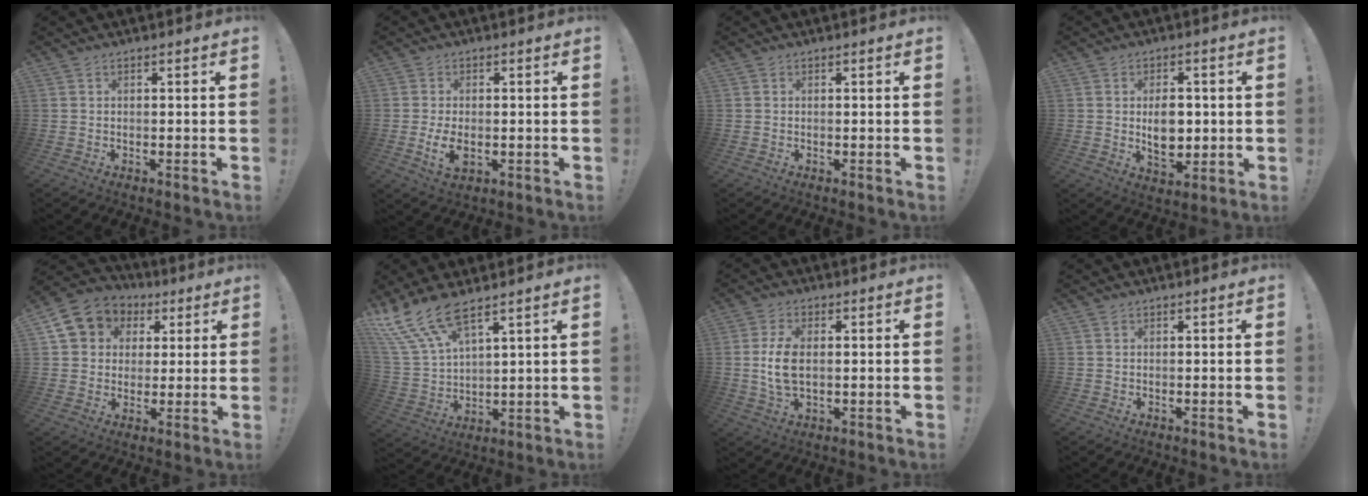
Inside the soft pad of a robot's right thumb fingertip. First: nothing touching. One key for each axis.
{"total": 5.6, "fx": -0.9, "fy": 3.0, "fz": 4.6, "tx": -0.079, "ty": -0.006, "tz": -0.015}
{"total": 0.0}
{"total": 8.4, "fx": 0.2, "fy": 6.2, "fz": 5.7, "tx": -0.084, "ty": -0.002, "tz": 0.002}
{"total": 10.6, "fx": 3.9, "fy": 9.1, "fz": 3.8, "tx": -0.056, "ty": -0.018, "tz": 0.081}
{"total": 12.4, "fx": 9.8, "fy": 3.7, "fz": 6.6, "tx": -0.150, "ty": -0.052, "tz": 0.186}
{"total": 8.6, "fx": 0.2, "fy": 4.9, "fz": 7.1, "tx": -0.135, "ty": -0.005, "tz": 0.004}
{"total": 0.6, "fx": 0.3, "fy": 0.4, "fz": 0.3, "tx": -0.003, "ty": 0.000, "tz": 0.005}